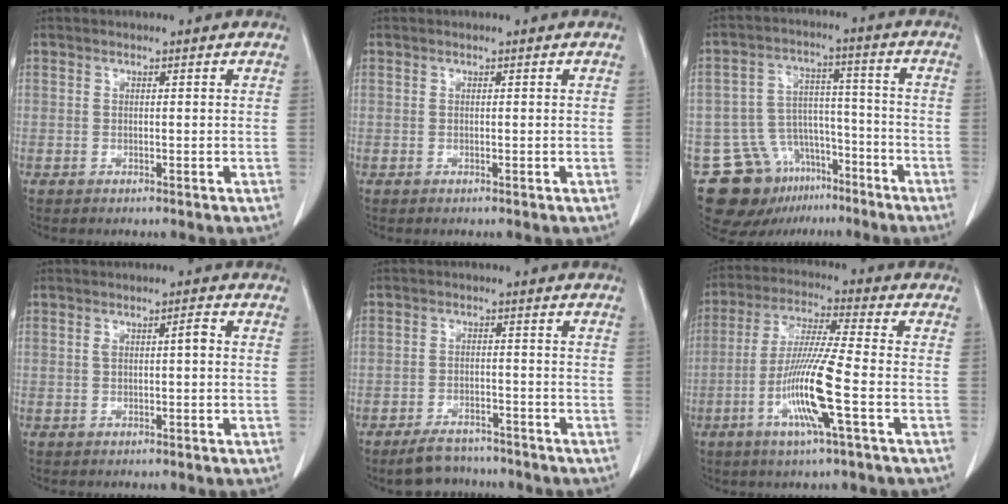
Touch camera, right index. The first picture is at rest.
{"total": 0.0}
{"total": 13.3, "force": [-8.7, 8.9, 4.5], "torque": [-0.075, 0.052, -0.129]}
{"total": 2.6, "force": [0.3, 0.6, 2.5], "torque": [-0.046, 0.014, 0.008]}
{"total": 5.9, "force": [-5.2, 2.4, 1.5], "torque": [-0.023, -0.002, -0.080]}
{"total": 12.0, "force": [-3.9, -0.3, 11.3], "torque": [-0.226, -0.011, -0.079]}